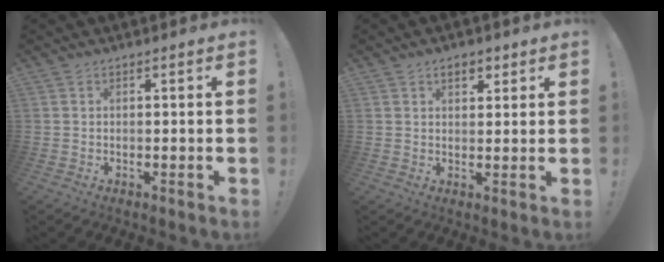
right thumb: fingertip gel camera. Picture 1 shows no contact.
{"total": 4.1, "force": [2.2, 2.5, 2.4], "torque": [-0.025, -0.004, 0.036]}